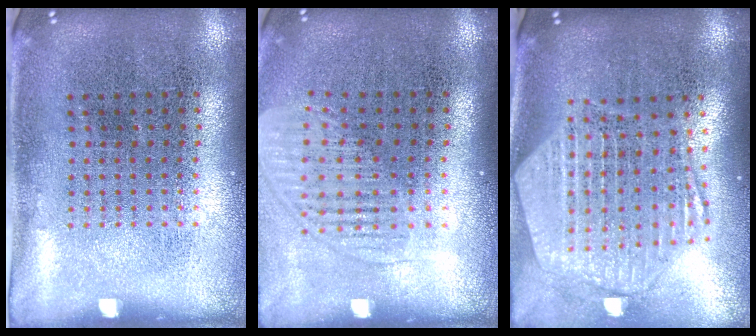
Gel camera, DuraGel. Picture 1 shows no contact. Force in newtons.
{"total": 1.5, "press": 1.3, "slide": 0.8}
{"total": 2.8, "press": 2.3, "slide": 1.6}